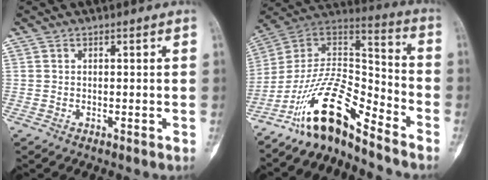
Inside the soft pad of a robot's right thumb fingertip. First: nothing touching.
{"total": 15.5, "force": [-11.6, 4.5, 9.4], "torque": [-0.155, 0.108, -0.216]}